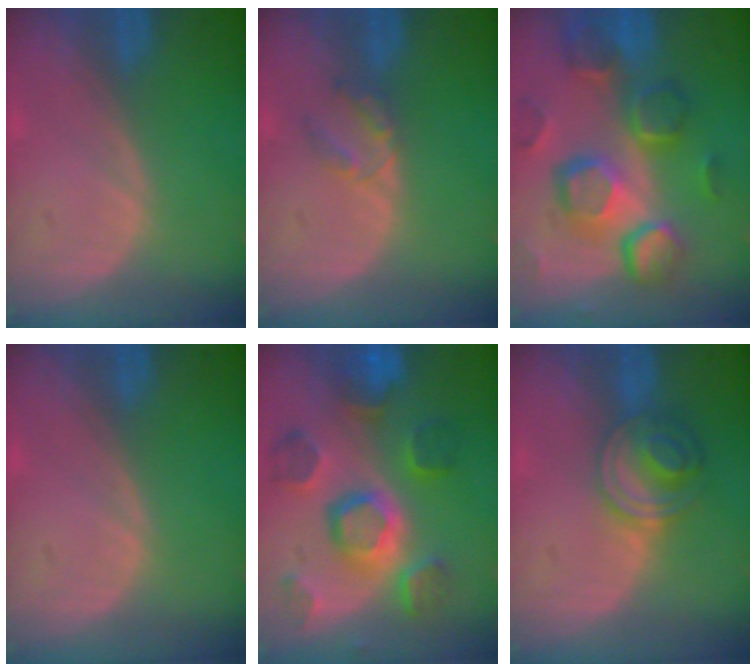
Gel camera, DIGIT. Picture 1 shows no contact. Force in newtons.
{"total": 2.8, "press": 2.8, "slide": 0.3}
{"total": 12.3, "press": 10.7, "slide": 6.0}
{"total": 0.0}
{"total": 11.3, "press": 10.0, "slide": 5.3}
{"total": 6.0, "press": 5.4, "slide": 2.6}